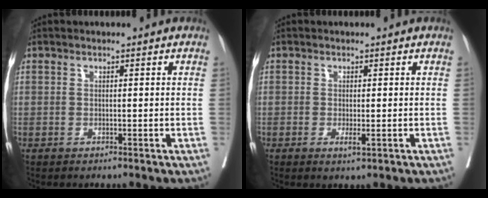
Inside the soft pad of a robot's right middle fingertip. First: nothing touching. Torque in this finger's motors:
{"motor_torque": [1.02, -1.12, 0.04, 0.02]}